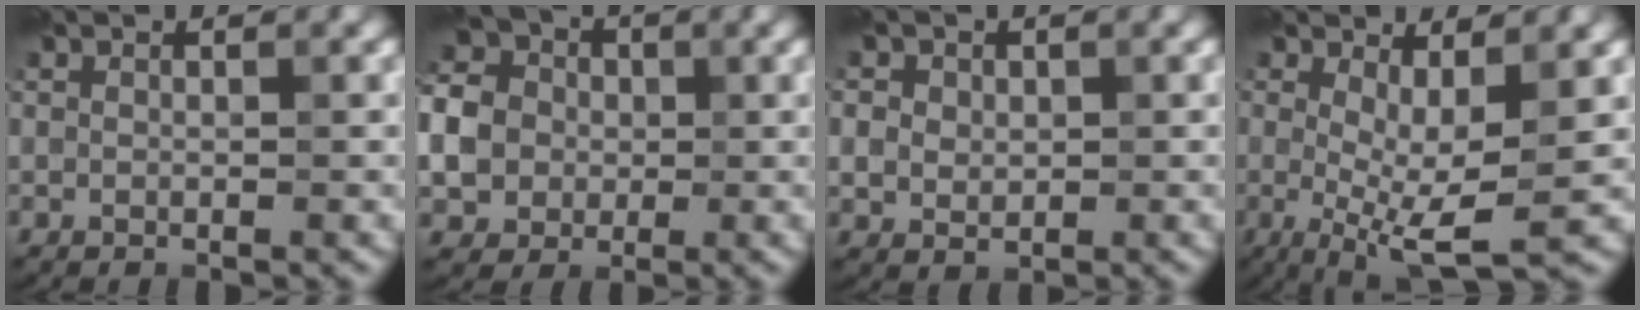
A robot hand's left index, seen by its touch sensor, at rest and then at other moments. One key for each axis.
{"total": 7.5, "fx": -0.6, "fy": 6.5, "fz": 3.7, "tx": -0.092, "ty": 0.007, "tz": -0.025}
{"total": 3.5, "fx": 1.2, "fy": 2.9, "fz": 1.6, "tx": -0.034, "ty": 0.009, "tz": 0.016}
{"total": 6.1, "fx": -0.1, "fy": 1.9, "fz": 5.8, "tx": -0.108, "ty": -0.012, "tz": -0.001}